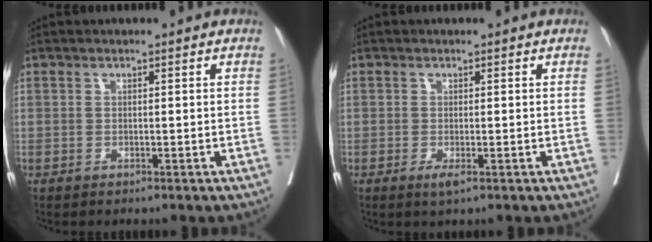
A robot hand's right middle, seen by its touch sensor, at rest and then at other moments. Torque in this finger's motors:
{"motor_torque": [0.50, -0.24, 0.09, 0.02]}